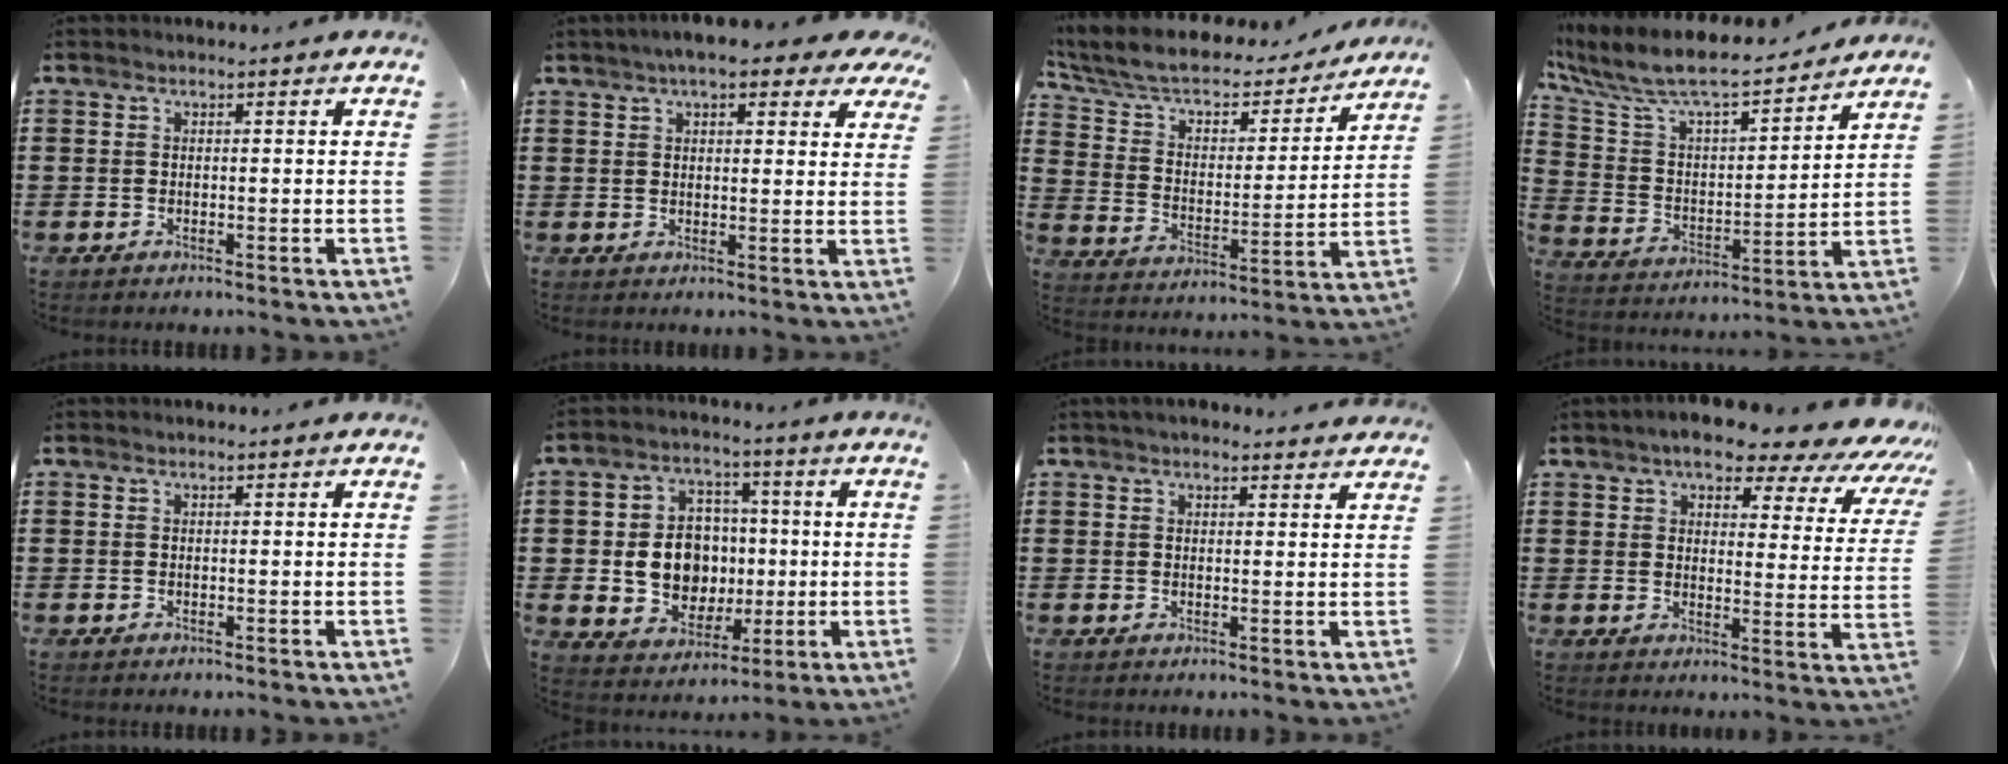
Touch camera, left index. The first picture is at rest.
{"total": 6.1, "force": [4.6, 1.5, 3.6], "torque": [-0.069, -0.003, 0.080]}
{"total": 6.2, "force": [4.7, 2.7, 2.9], "torque": [-0.080, -0.034, 0.076]}
{"total": 9.3, "force": [8.0, 1.8, 4.4], "torque": [-0.122, -0.055, 0.134]}
{"total": 0.0}
{"total": 9.1, "force": [0.0, 7.9, 4.5], "torque": [-0.089, 0.013, 0.004]}
{"total": 2.1, "force": [2.0, 0.3, 0.6], "torque": [-0.016, 0.001, 0.038]}
{"total": 7.3, "force": [6.3, 1.7, 3.3], "torque": [-0.068, -0.037, 0.105]}